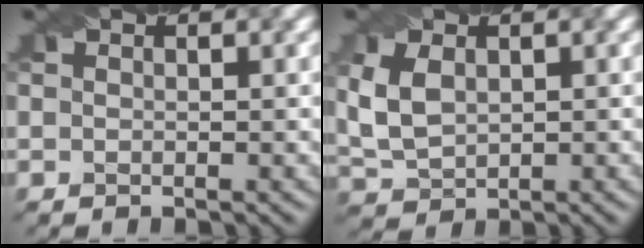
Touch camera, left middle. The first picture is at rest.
{"total": 4.2, "force": [0.6, 2.8, 3.0], "torque": [-0.079, 0.005, 0.015]}